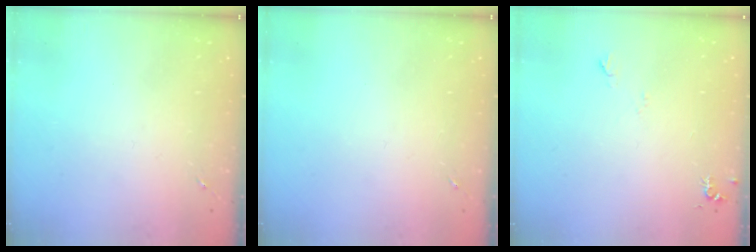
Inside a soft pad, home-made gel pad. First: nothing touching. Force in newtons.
{"total": 0.0}
{"total": 5.5, "press": 5.5, "slide": 0.7}